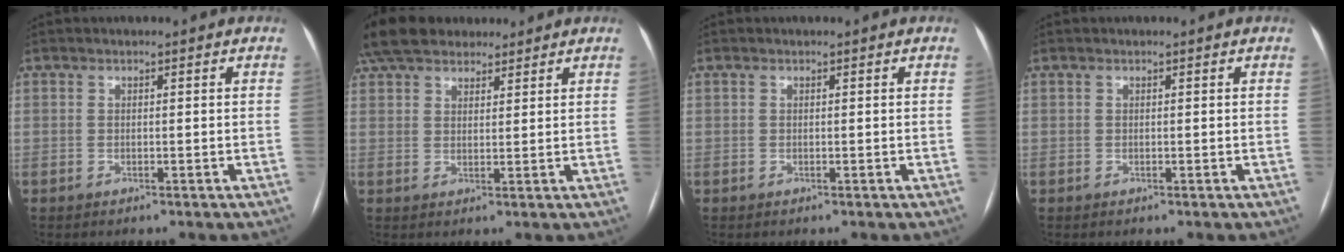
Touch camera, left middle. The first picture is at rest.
{"total": 11.9, "force": [9.8, 5.1, 4.5], "torque": [-0.078, 0.046, 0.167]}
{"total": 0.0}
{"total": 0.0}